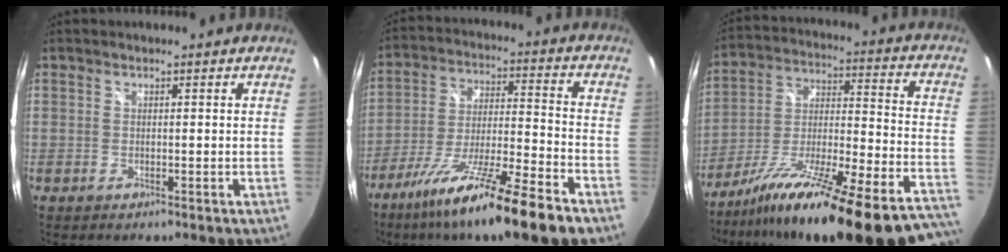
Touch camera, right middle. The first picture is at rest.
{"total": 19.5, "force": [-13.6, 1.2, 13.9], "torque": [-0.255, -0.039, -0.227]}
{"total": 33.6, "force": [-26.4, 4.4, 20.3], "torque": [-0.279, -0.055, -0.392]}